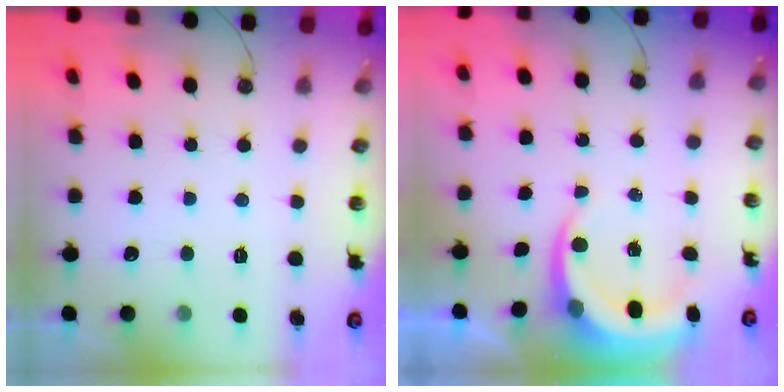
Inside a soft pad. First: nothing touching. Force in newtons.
{"total": 7.0, "press": 7.0, "slide": 0.6}